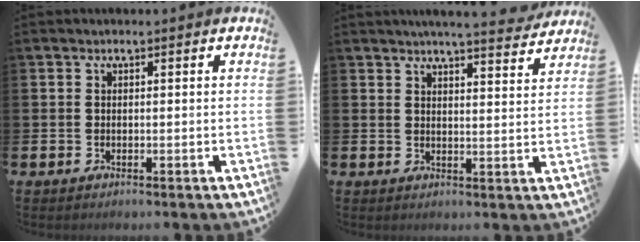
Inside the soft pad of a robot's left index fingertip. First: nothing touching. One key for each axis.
{"total": 5.3, "fx": 5.2, "fy": -0.4, "fz": 1.3, "tx": -0.021, "ty": -0.032, "tz": 0.088}